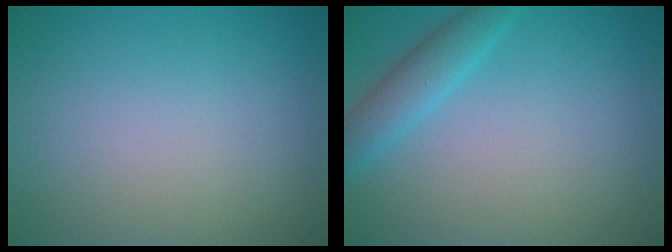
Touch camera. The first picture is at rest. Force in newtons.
{"total": 2.1, "press": 2.1, "slide": 0.2}